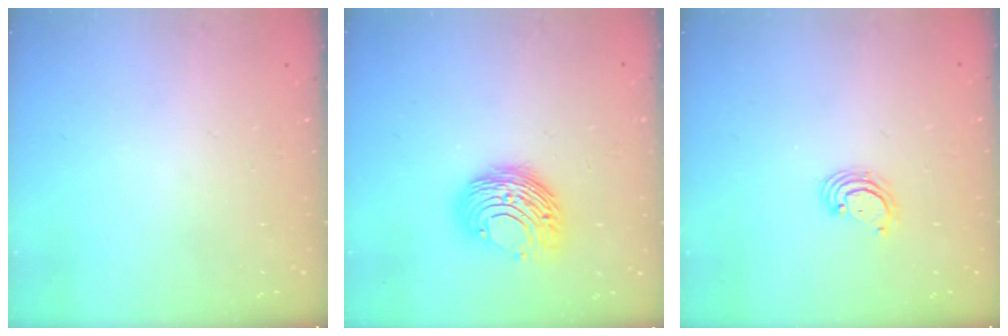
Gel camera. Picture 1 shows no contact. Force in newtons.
{"total": 11.0, "press": 11.0, "slide": 0.4}
{"total": 2.4, "press": 2.4, "slide": 0.2}